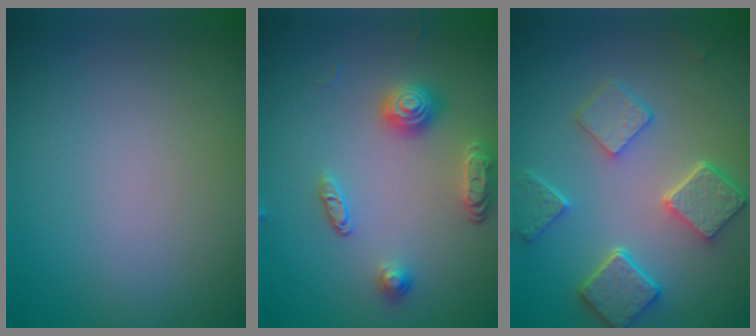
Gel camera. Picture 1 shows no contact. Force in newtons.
{"total": 3.1, "press": 2.9, "slide": 1.2}
{"total": 5.4, "press": 4.4, "slide": 3.2}